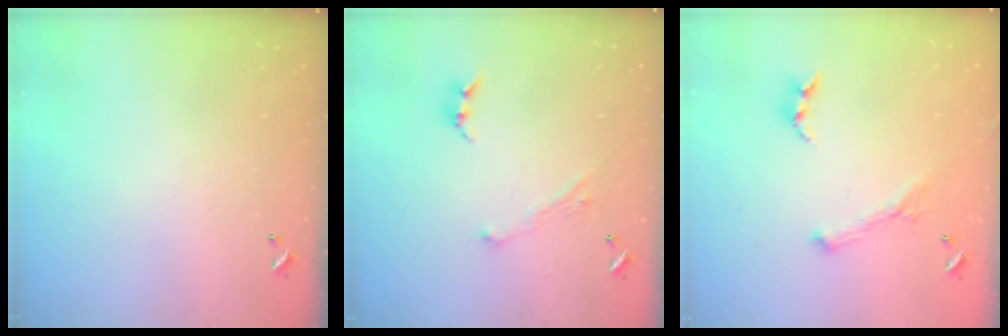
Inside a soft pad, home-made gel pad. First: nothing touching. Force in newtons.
{"total": 2.8, "press": 2.8, "slide": 0.1}
{"total": 1.6, "press": 1.5, "slide": 0.4}